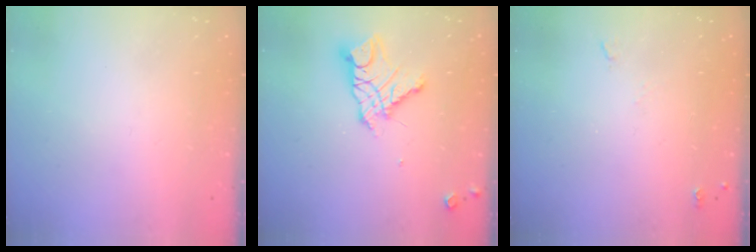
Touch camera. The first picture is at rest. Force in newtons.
{"total": 14.0, "press": 14.0, "slide": 1.4}
{"total": 4.3, "press": 4.2, "slide": 0.6}